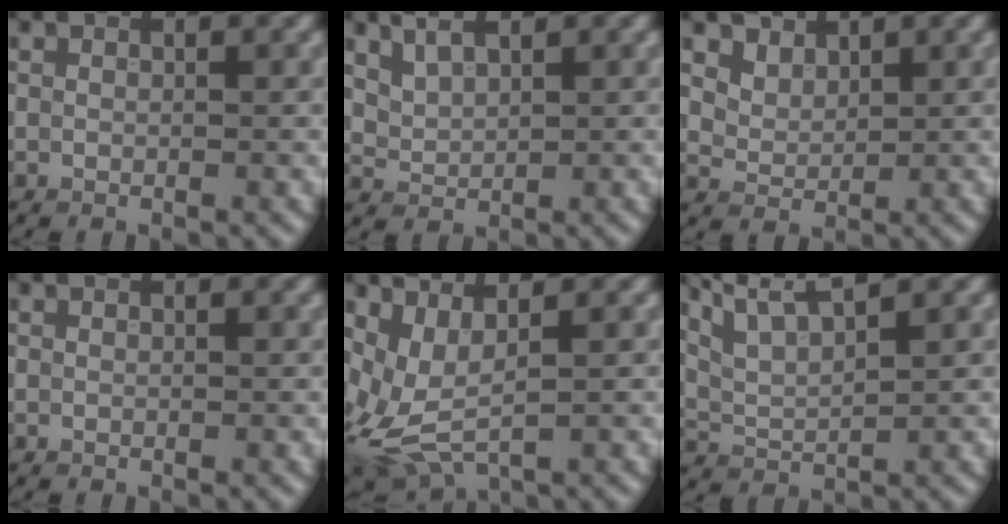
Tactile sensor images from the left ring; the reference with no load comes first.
{"total": 2.5, "force": [2.0, 0.9, 1.3], "torque": [-0.029, 0.012, 0.039]}
{"total": 3.1, "force": [2.3, 1.8, 1.0], "torque": [-0.037, -0.014, 0.062]}
{"total": 0.0}
{"total": 5.1, "force": [0.1, 2.3, 4.6], "torque": [-0.123, -0.009, 0.009]}
{"total": 6.2, "force": [4.7, 1.5, 3.8], "torque": [-0.073, 0.028, 0.064]}